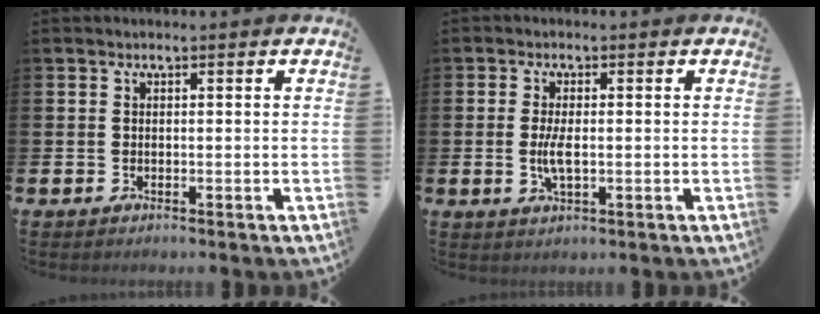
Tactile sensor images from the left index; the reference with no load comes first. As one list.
[{"total": 3.3, "force": [-0.1, 1.2, 3.1], "torque": [-0.060, -0.003, -0.007]}]